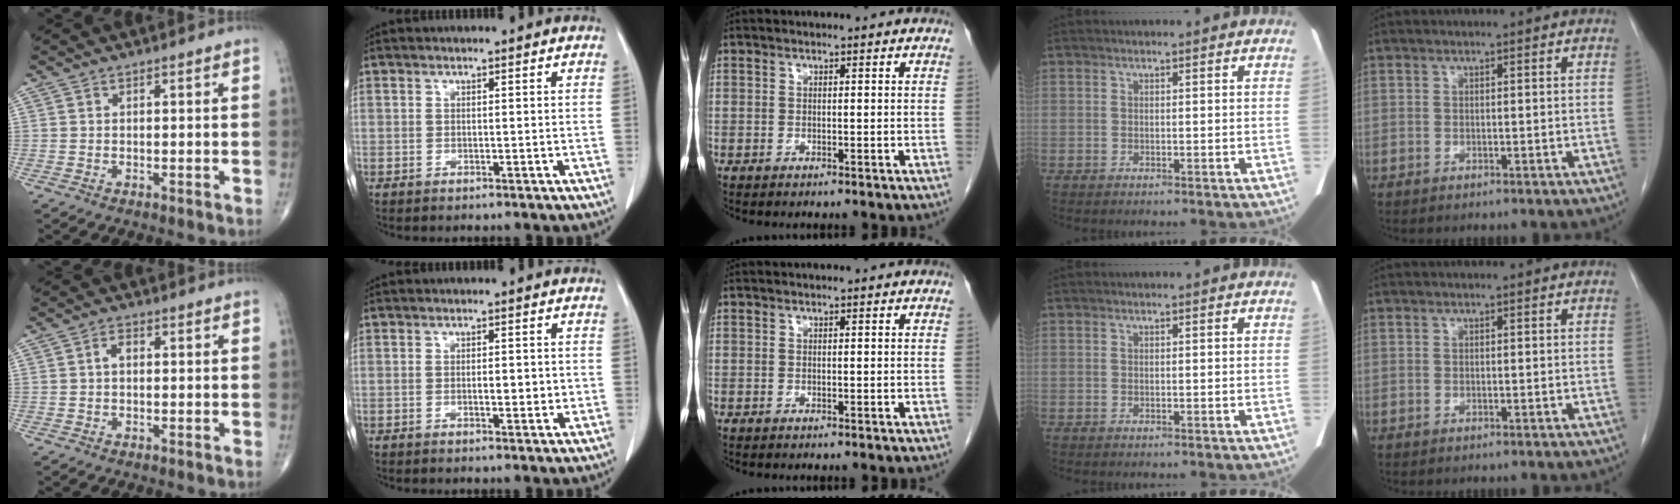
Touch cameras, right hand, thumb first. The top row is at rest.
{"thumb": {"total": 2.2, "force": [0.2, 1.3, 1.7], "torque": [-0.028, 0.009, 0.000]}, "index": {"total": 2.6, "force": [-0.2, 1.0, 2.4], "torque": [-0.038, 0.000, -0.001]}}